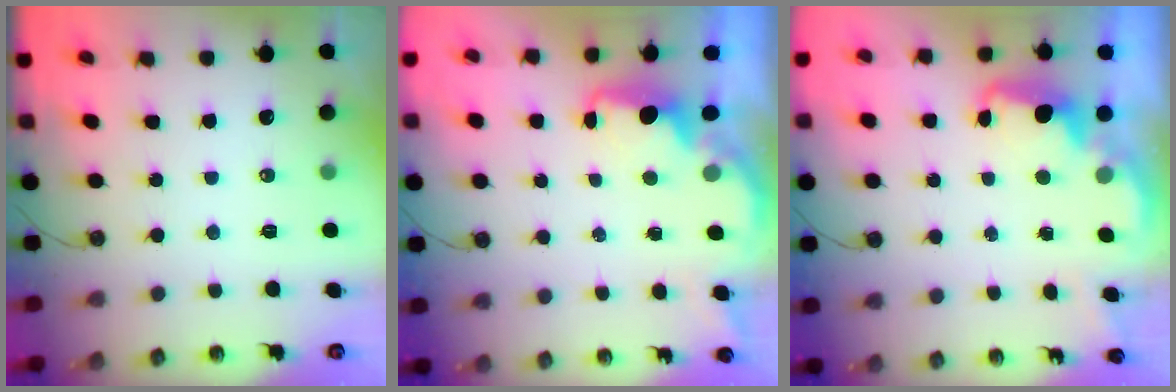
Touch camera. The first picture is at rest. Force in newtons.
{"total": 2.2, "press": 2.1, "slide": 0.9}
{"total": 2.4, "press": 2.4, "slide": 0.5}